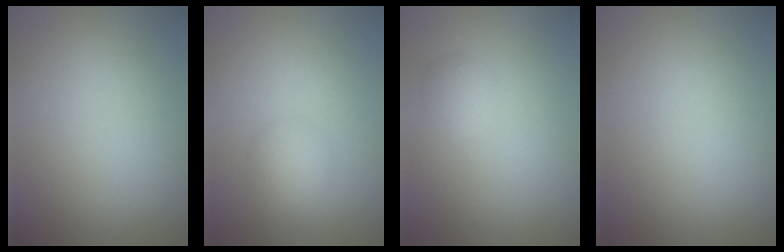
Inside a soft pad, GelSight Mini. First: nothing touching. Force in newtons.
{"total": 2.4, "press": 2.4, "slide": 0.0}
{"total": 1.5, "press": 1.5, "slide": 0.1}
{"total": 0.0}